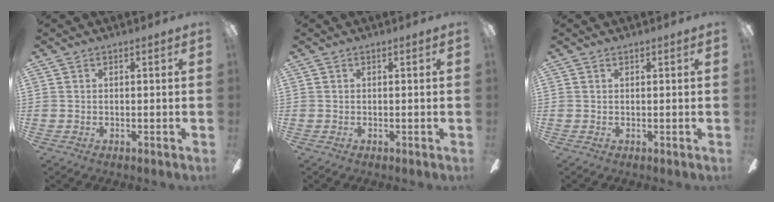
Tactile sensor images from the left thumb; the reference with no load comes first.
{"total": 0.0}
{"total": 0.0}